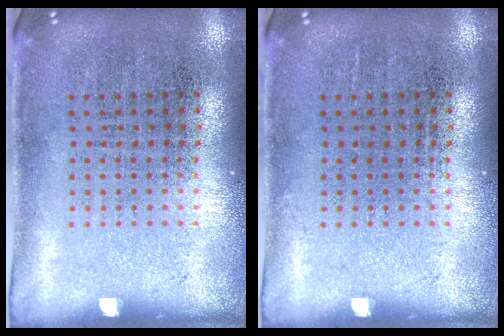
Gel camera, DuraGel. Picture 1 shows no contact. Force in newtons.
{"total": 0.0}